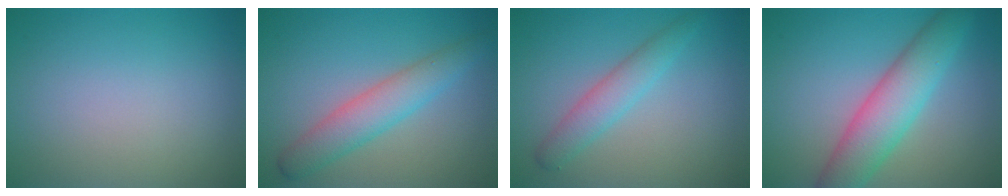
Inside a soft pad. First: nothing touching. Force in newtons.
{"total": 4.0, "press": 4.0, "slide": 0.1}
{"total": 2.8, "press": 2.8, "slide": 0.1}
{"total": 6.2, "press": 6.2, "slide": 0.2}